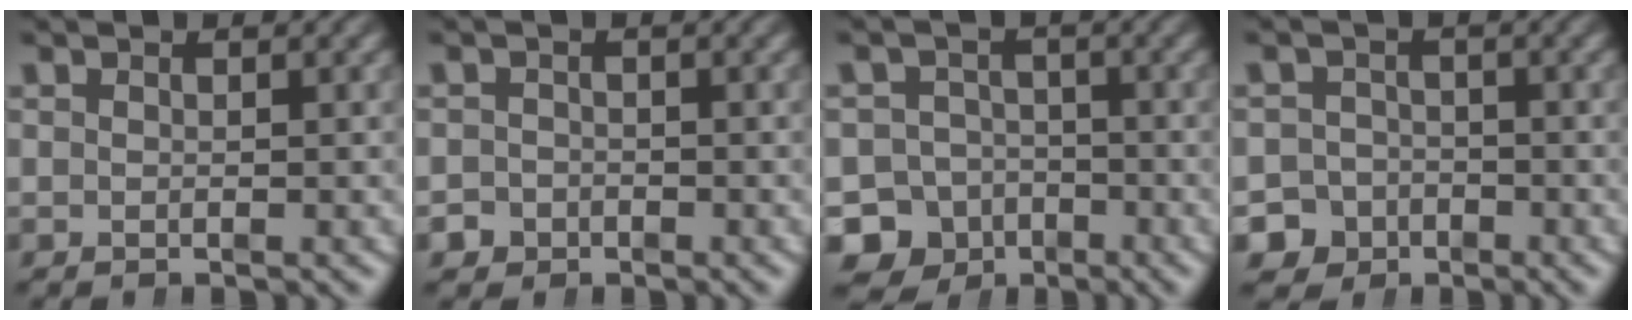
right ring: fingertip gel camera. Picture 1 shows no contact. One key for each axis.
{"total": 2.7, "fx": -1.7, "fy": 2.1, "fz": 0.0, "tx": -0.004, "ty": -0.020, "tz": -0.024}
{"total": 13.3, "fx": -6.2, "fy": 11.5, "fz": 2.7, "tx": -0.066, "ty": -0.064, "tz": -0.102}
{"total": 7.8, "fx": -4.1, "fy": 6.5, "fz": 1.5, "tx": -0.031, "ty": -0.033, "tz": -0.069}